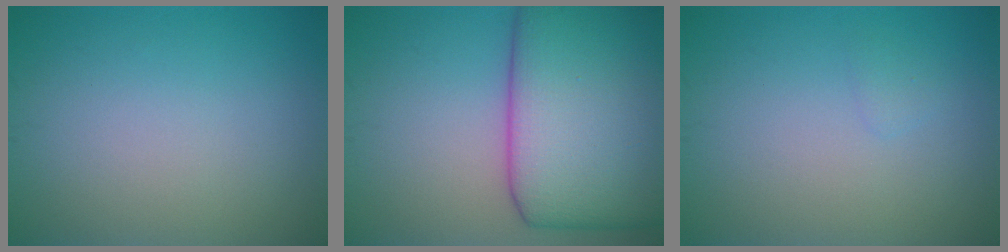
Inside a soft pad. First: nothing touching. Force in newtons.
{"total": 14.6, "press": 14.6, "slide": 0.3}
{"total": 0.6, "press": 0.6, "slide": 0.0}